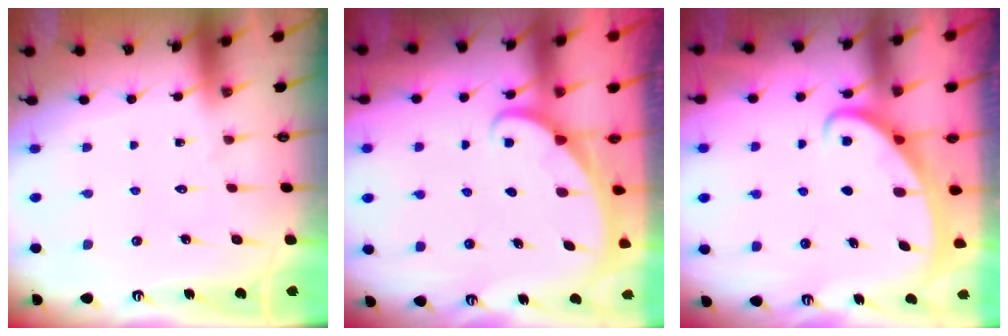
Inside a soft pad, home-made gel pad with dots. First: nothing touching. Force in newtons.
{"total": 1.8, "press": 1.8, "slide": 0.1}
{"total": 2.3, "press": 2.3, "slide": 0.3}